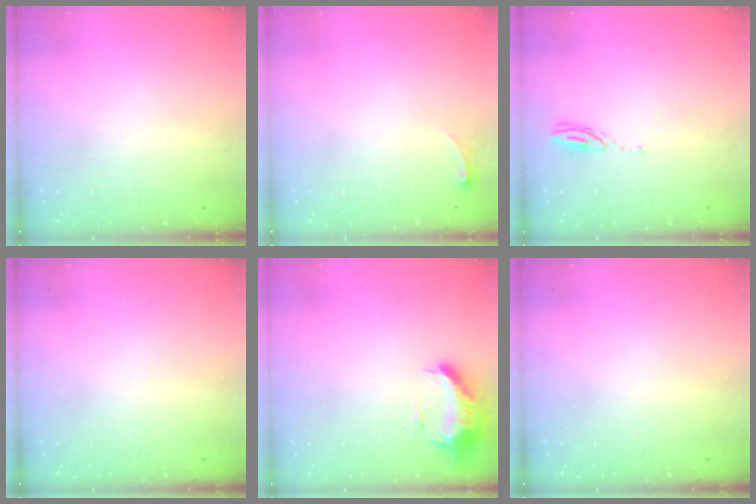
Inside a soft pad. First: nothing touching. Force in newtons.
{"total": 3.8, "press": 3.5, "slide": 1.6}
{"total": 3.6, "press": 3.6, "slide": 0.3}
{"total": 0.0}
{"total": 10.0, "press": 10.0, "slide": 0.4}
{"total": 0.0}